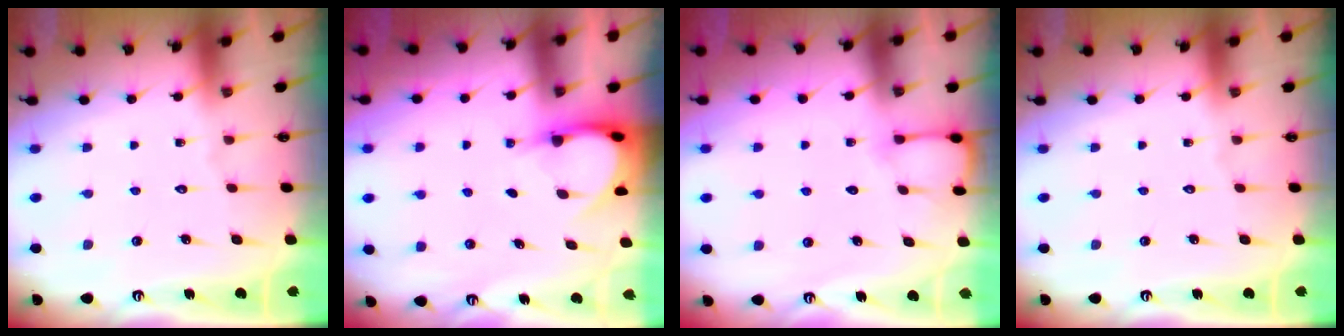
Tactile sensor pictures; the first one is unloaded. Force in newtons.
{"total": 3.7, "press": 3.7, "slide": 0.4}
{"total": 4.5, "press": 4.5, "slide": 0.4}
{"total": 0.0}